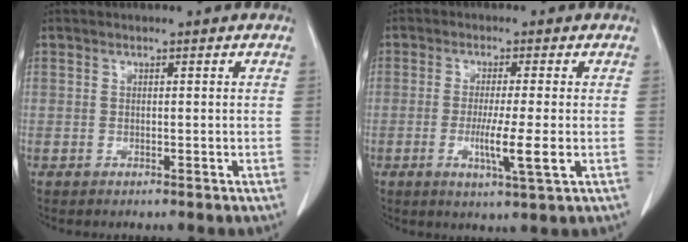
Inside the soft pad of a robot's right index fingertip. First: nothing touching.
{"total": 6.2, "force": [-1.2, -0.4, 6.0], "torque": [-0.104, -0.017, -0.021]}